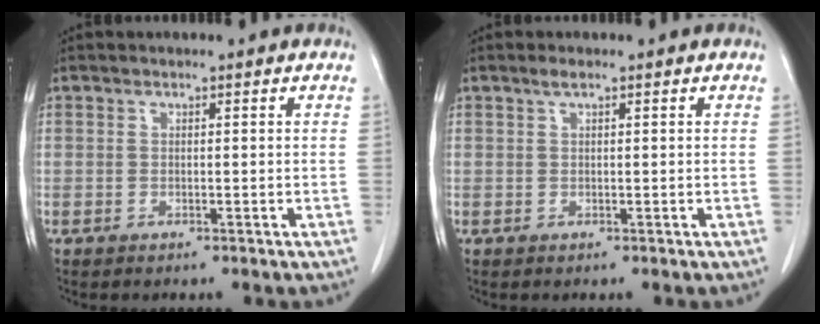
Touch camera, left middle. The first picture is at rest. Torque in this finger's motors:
{"motor_torque": [0.26, -0.17, 0.01, 0.00]}